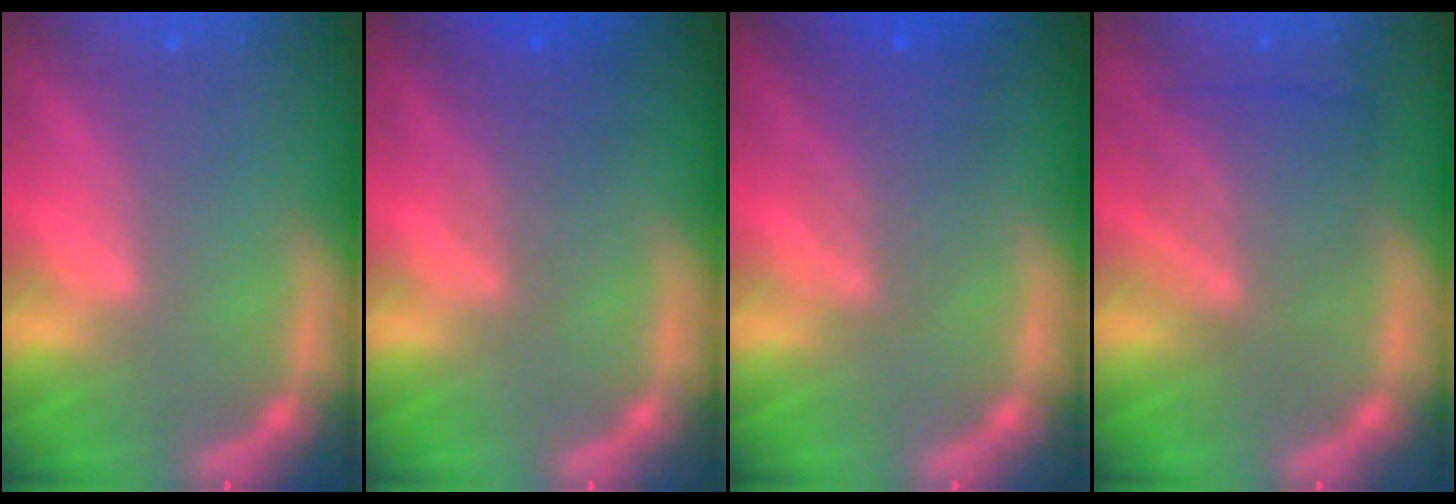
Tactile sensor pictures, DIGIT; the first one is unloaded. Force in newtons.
{"total": 3.0}
{"total": 4.0}
{"total": 6.0}